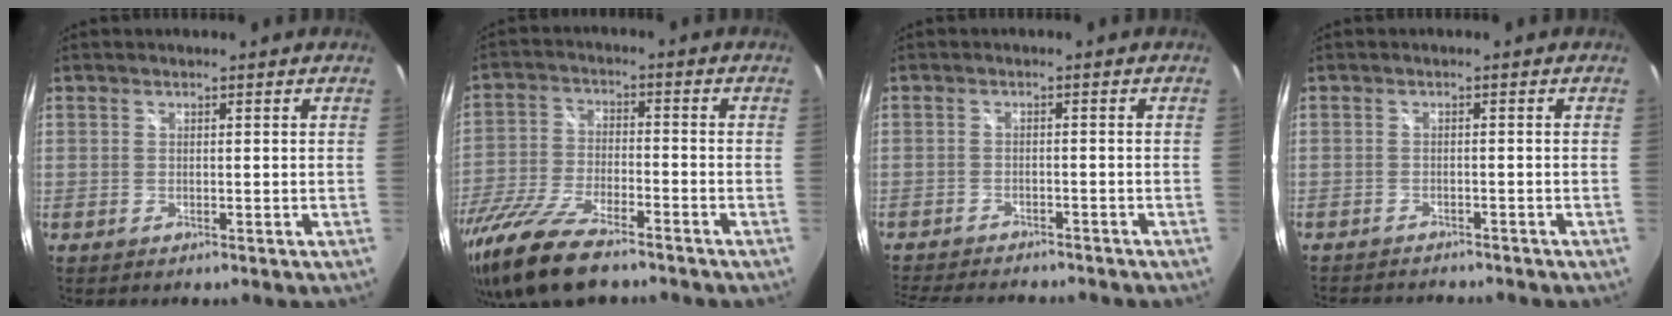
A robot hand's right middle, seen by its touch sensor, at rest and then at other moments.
{"total": 17.2, "force": [-13.0, 4.8, 10.2], "torque": [-0.223, -0.044, -0.242]}
{"total": 10.9, "force": [-9.7, 2.9, 4.0], "torque": [-0.098, -0.013, -0.148]}
{"total": 6.1, "force": [-5.7, 1.5, 1.7], "torque": [-0.045, -0.011, -0.083]}